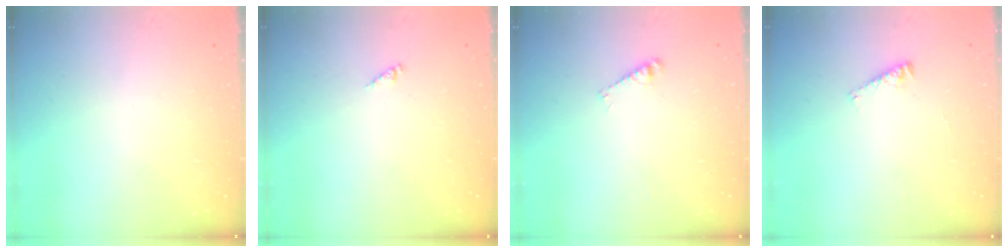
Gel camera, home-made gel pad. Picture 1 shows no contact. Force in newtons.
{"total": 0.0}
{"total": 2.9, "press": 2.9, "slide": 0.4}
{"total": 4.2, "press": 4.2, "slide": 0.5}